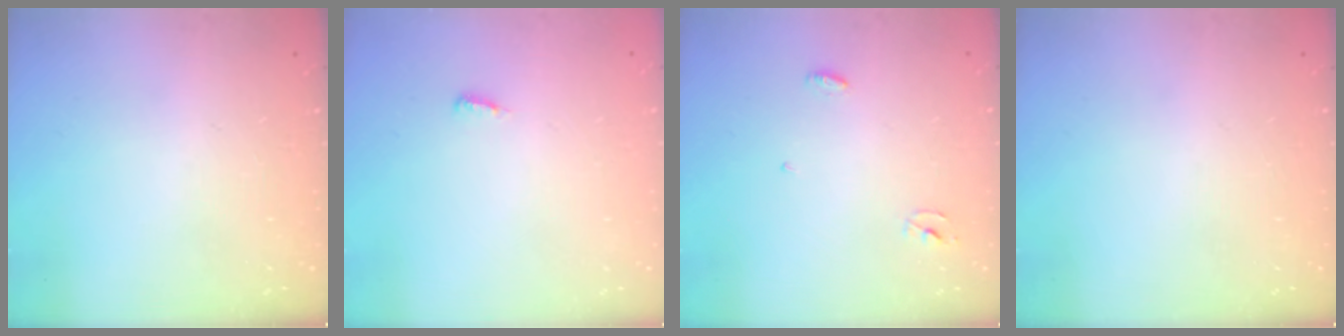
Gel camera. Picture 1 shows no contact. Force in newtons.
{"total": 3.8, "press": 3.8, "slide": 0.4}
{"total": 3.3, "press": 3.3, "slide": 0.3}
{"total": 0.0}